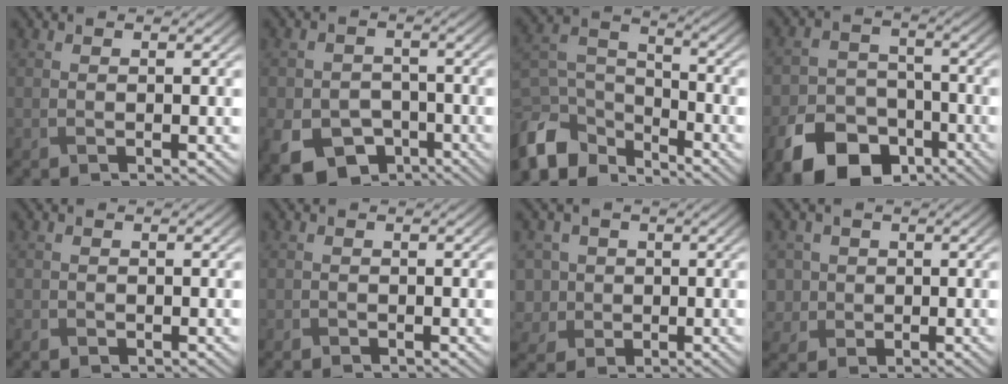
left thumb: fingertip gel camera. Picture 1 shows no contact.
{"total": 9.5, "force": [-4.8, 6.9, 4.3], "torque": [-0.089, -0.034, -0.086]}
{"total": 11.9, "force": [-8.4, 6.6, 5.3], "torque": [-0.159, -0.020, -0.163]}
{"total": 10.8, "force": [-6.4, 7.0, 5.2], "torque": [-0.110, -0.025, -0.121]}
{"total": 1.0, "force": [-0.7, 0.6, 0.2], "torque": [-0.004, -0.004, -0.016]}
{"total": 0.8, "force": [-0.7, 0.3, 0.0], "torque": [-0.002, -0.004, -0.015]}
{"total": 6.0, "force": [-0.7, 5.7, 1.8], "torque": [-0.073, 0.007, -0.038]}
{"total": 4.3, "force": [-0.1, 4.2, 0.8], "torque": [-0.031, 0.005, -0.018]}